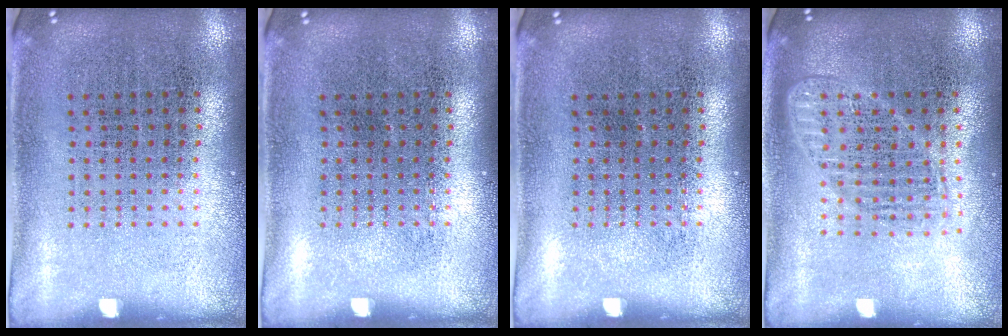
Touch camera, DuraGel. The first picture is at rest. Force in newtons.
{"total": 0.0}
{"total": 0.0}
{"total": 1.6, "press": 1.4, "slide": 0.8}